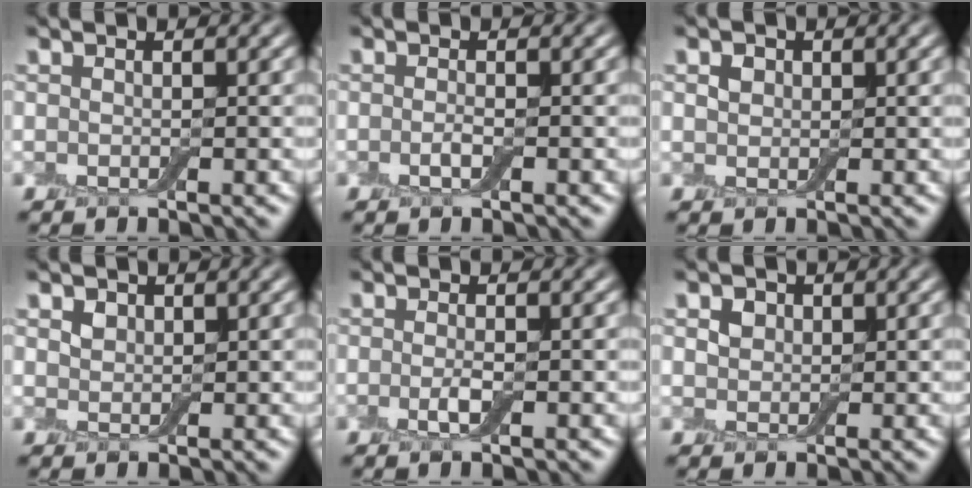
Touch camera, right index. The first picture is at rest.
{"total": 1.0, "force": [-0.4, 0.2, 0.9], "torque": [-0.019, -0.001, -0.009]}
{"total": 1.1, "force": [0.4, 1.0, 0.4], "torque": [-0.008, 0.001, 0.006]}
{"total": 1.1, "force": [0.7, 0.8, 0.4], "torque": [-0.009, -0.001, 0.015]}
{"total": 1.3, "force": [-0.4, 0.3, 1.3], "torque": [-0.027, -0.004, -0.009]}
{"total": 1.4, "force": [0.6, 1.2, 0.5], "torque": [-0.010, 0.001, 0.010]}